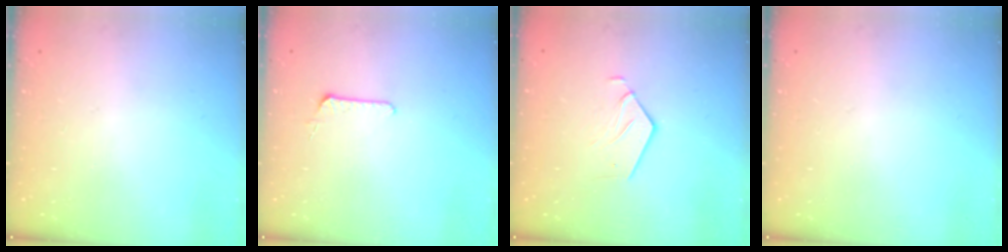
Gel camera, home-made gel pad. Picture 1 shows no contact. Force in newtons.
{"total": 5.5, "press": 5.5, "slide": 0.5}
{"total": 2.8, "press": 2.8, "slide": 0.2}
{"total": 0.0}